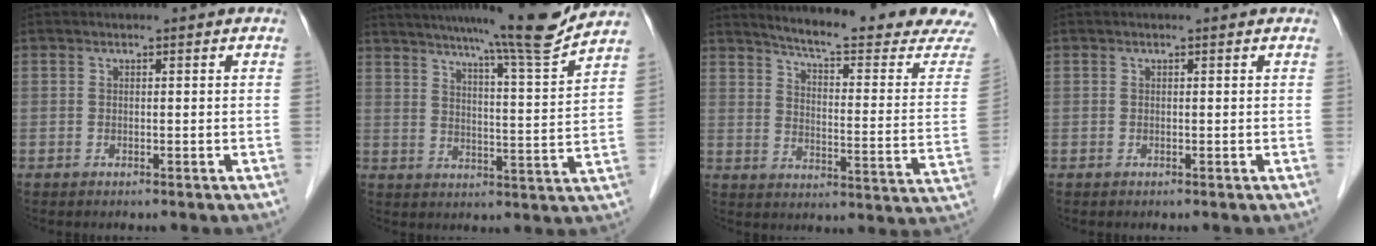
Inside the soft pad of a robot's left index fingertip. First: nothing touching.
{"total": 13.2, "force": [11.8, -1.9, 5.7], "torque": [-0.091, -0.030, 0.166]}
{"total": 20.6, "force": [19.2, -0.7, 7.3], "torque": [-0.113, -0.106, 0.233]}
{"total": 0.0}